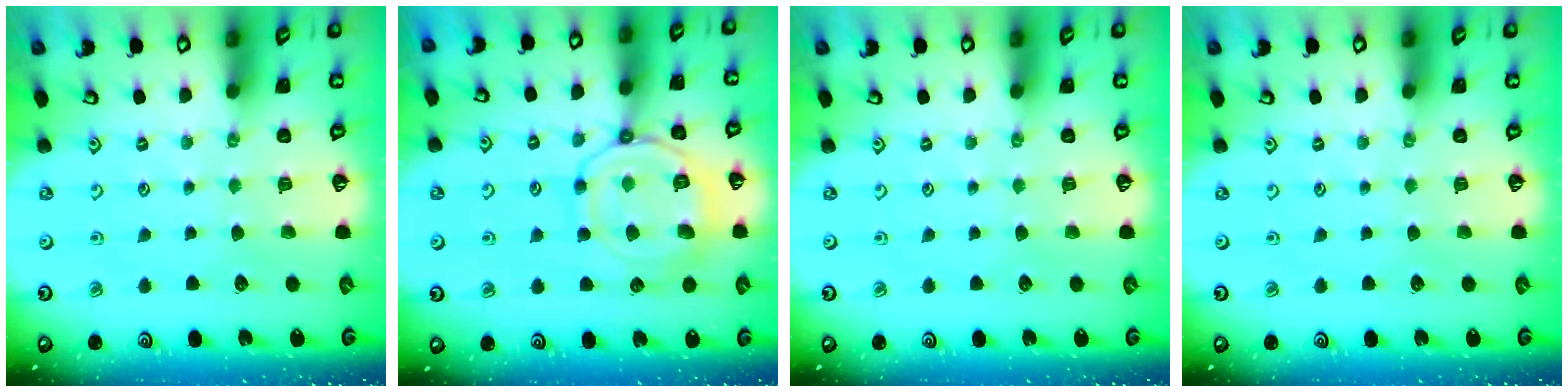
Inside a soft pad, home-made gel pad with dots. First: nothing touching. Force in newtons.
{"total": 13.6, "press": 13.6, "slide": 1.3}
{"total": 0.0}
{"total": 0.0}